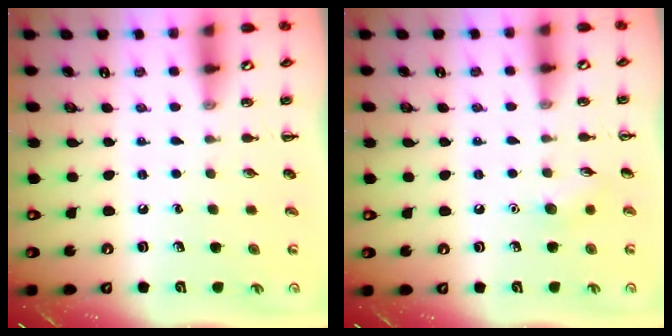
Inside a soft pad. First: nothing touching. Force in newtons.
{"total": 6.1, "press": 5.8, "slide": 2.0}